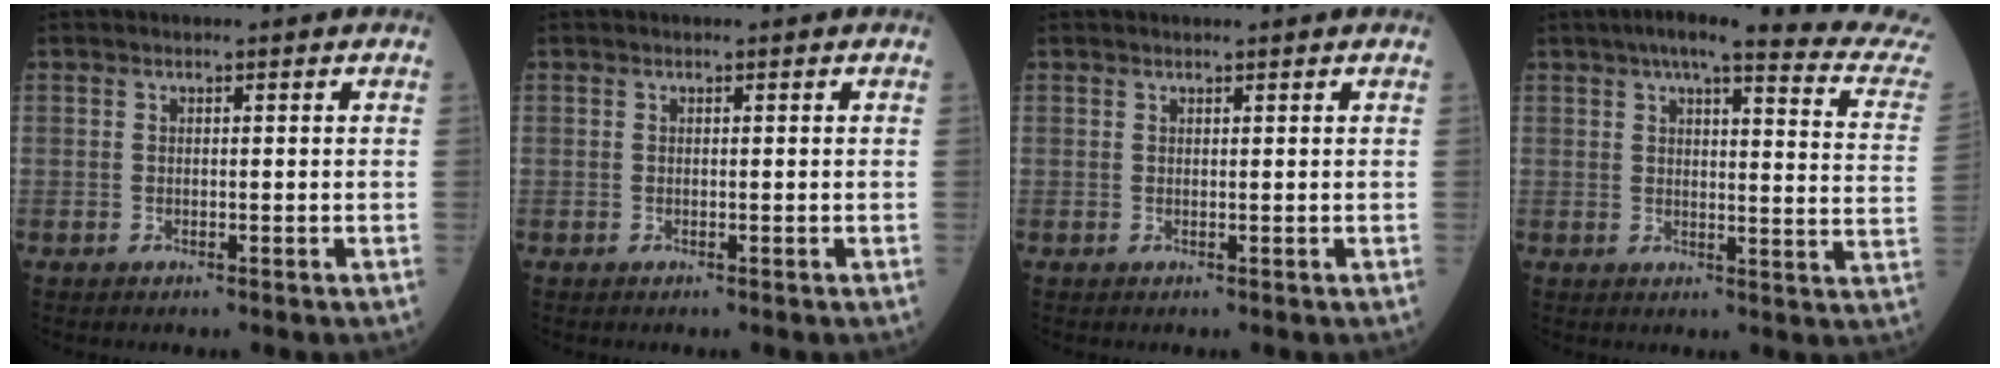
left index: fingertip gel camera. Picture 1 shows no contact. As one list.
[{"total": 0.0}, {"total": 0.7, "force": [0.7, -0.2, 0.2], "torque": [-0.010, 0.004, 0.018]}, {"total": 20.3, "force": [18.2, 0.0, 9.0], "torque": [-0.112, -0.050, 0.205]}]